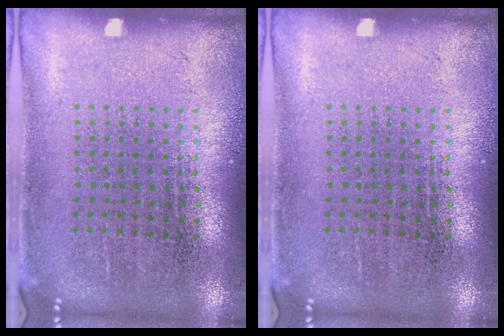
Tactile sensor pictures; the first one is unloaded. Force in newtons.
{"total": 0.0}